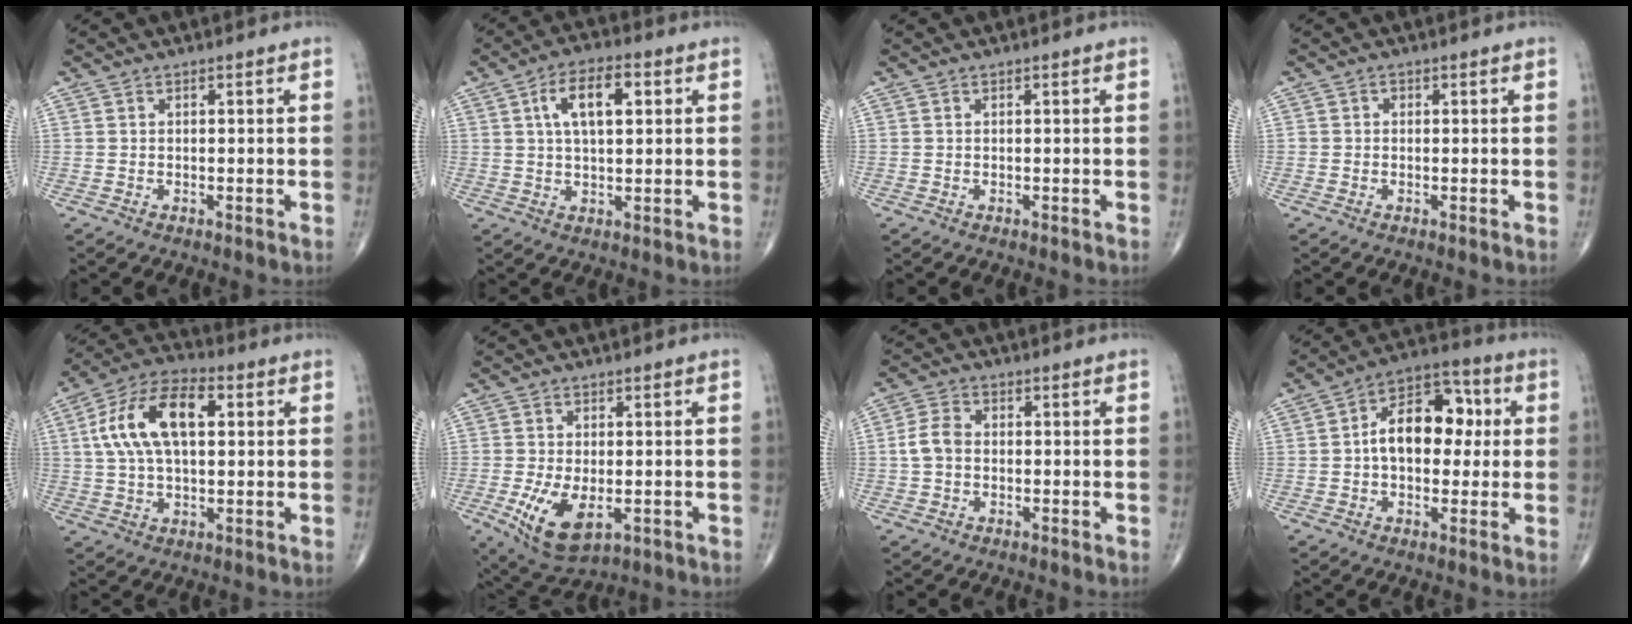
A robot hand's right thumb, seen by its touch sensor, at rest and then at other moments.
{"total": 9.2, "force": [2.6, 4.2, 7.7], "torque": [-0.126, 0.009, 0.040]}
{"total": 0.0}
{"total": 0.6, "force": [0.0, 0.6, 0.2], "torque": [0.004, 0.003, -0.003]}
{"total": 15.2, "force": [3.3, 7.9, 12.5], "torque": [-0.237, 0.027, 0.054]}
{"total": 9.5, "force": [-2.4, 4.9, 7.7], "torque": [-0.140, -0.015, -0.030]}
{"total": 4.3, "force": [-0.3, 3.1, 3.0], "torque": [-0.063, 0.014, -0.011]}
{"total": 13.6, "force": [1.1, 8.6, 10.5], "torque": [-0.129, 0.032, 0.006]}